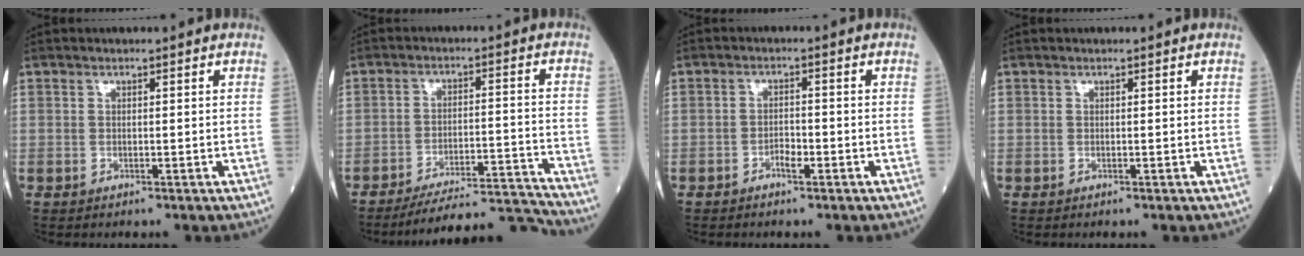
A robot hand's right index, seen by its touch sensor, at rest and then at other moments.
{"total": 13.7, "force": [-13.4, -1.0, 2.3], "torque": [-0.022, 0.017, -0.203]}
{"total": 2.0, "force": [-1.2, 0.7, 1.4], "torque": [-0.021, 0.004, -0.022]}
{"total": 0.0}